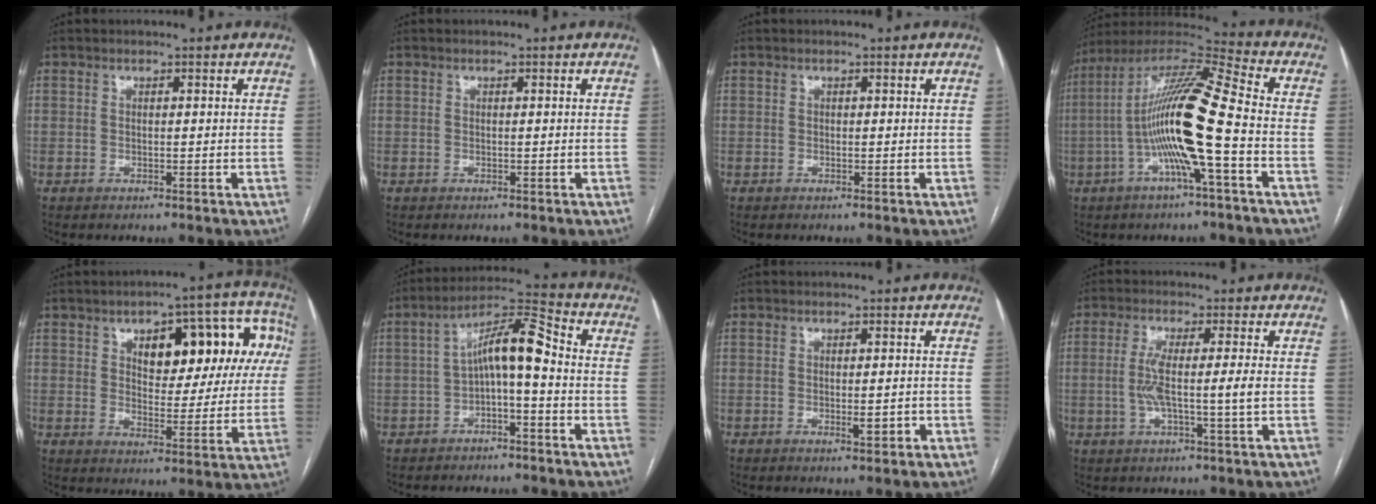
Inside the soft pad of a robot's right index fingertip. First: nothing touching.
{"total": 0.0}
{"total": 0.0}
{"total": 16.4, "force": [-3.1, 0.6, 16.1], "torque": [-0.306, 0.012, -0.069]}
{"total": 15.9, "force": [5.2, 7.0, 13.3], "torque": [-0.157, 0.044, 0.072]}
{"total": 8.9, "force": [-0.8, 1.9, 8.6], "torque": [-0.148, 0.040, -0.016]}
{"total": 2.0, "force": [-0.7, 0.6, 1.8], "torque": [-0.029, -0.002, -0.008]}
{"total": 6.1, "force": [-0.6, -0.3, 6.0], "torque": [-0.121, -0.002, -0.011]}